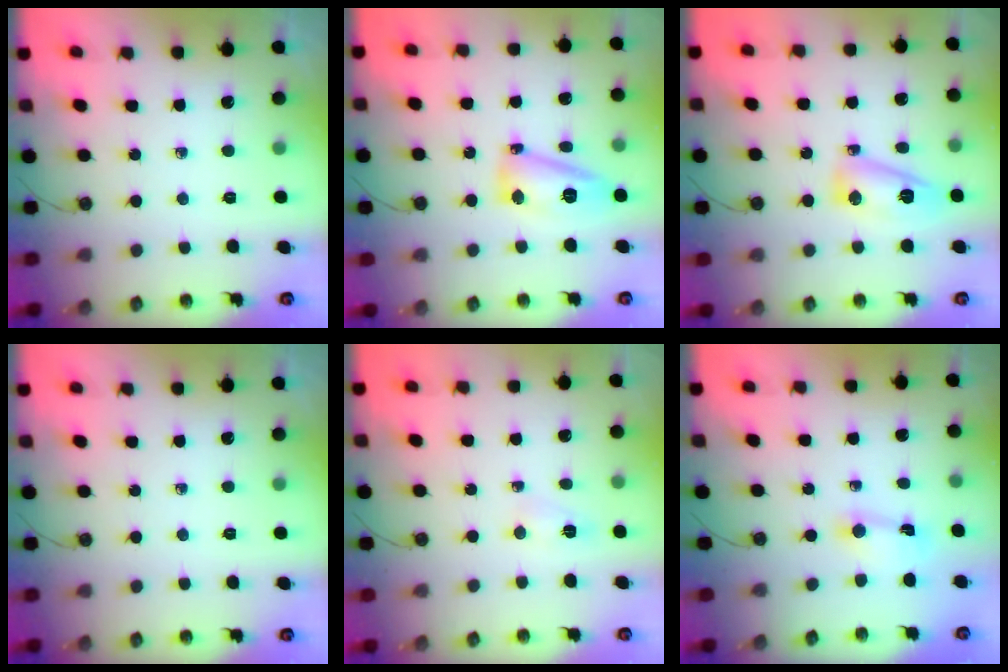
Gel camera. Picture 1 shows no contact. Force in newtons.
{"total": 13.0, "press": 13.0, "slide": 1.2}
{"total": 9.3, "press": 9.3, "slide": 0.7}
{"total": 0.0}
{"total": 2.7, "press": 2.4, "slide": 1.1}
{"total": 1.8, "press": 1.8, "slide": 0.2}